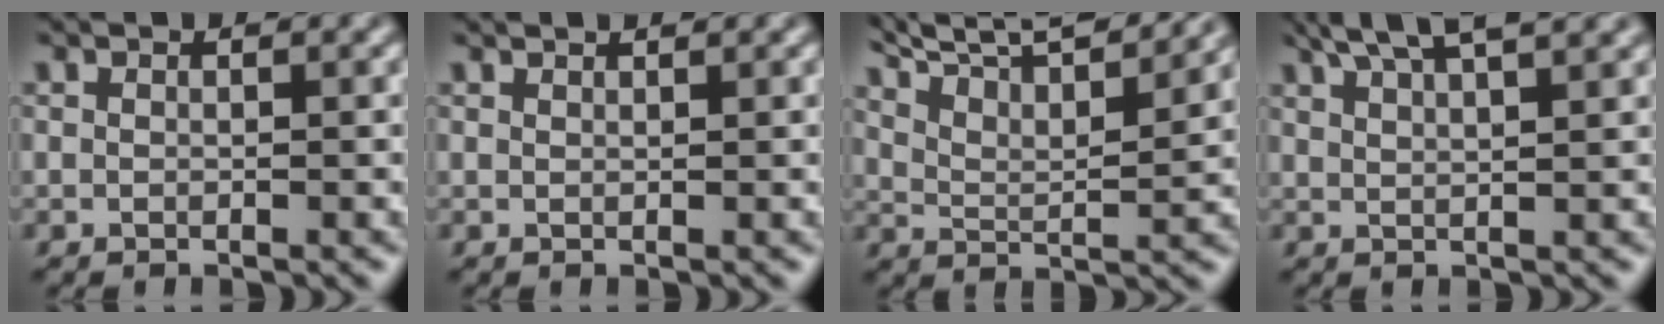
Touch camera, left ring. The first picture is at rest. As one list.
[{"total": 1.6, "force": [1.3, 0.6, 0.8], "torque": [-0.001, 0.019, -0.003]}, {"total": 10.5, "force": [8.6, 2.2, 5.7], "torque": [-0.115, 0.018, 0.115]}, {"total": 7.2, "force": [5.3, 1.9, 4.4], "torque": [-0.067, 0.032, 0.059]}]